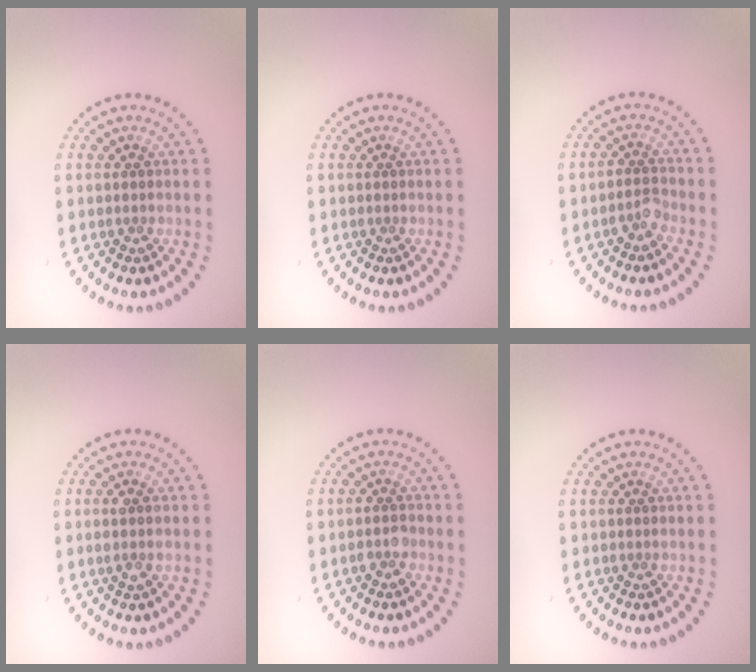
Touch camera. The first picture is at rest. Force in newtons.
{"total": 0.0}
{"total": 1.7, "press": 1.4, "slide": 0.9}
{"total": 1.5, "press": 1.3, "slide": 0.7}
{"total": 1.4, "press": 1.3, "slide": 0.6}
{"total": 0.0}